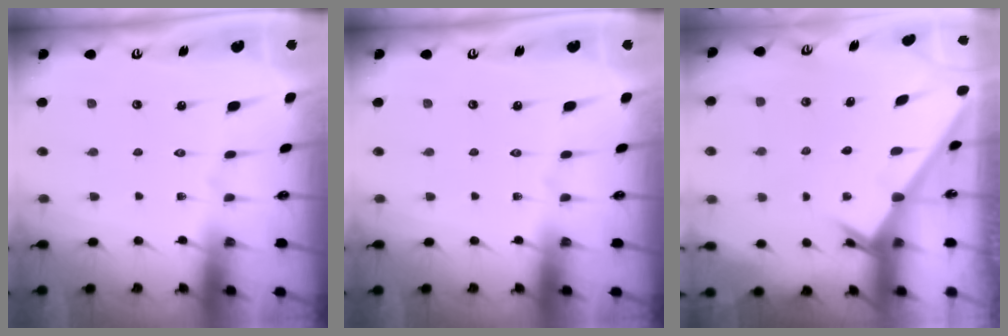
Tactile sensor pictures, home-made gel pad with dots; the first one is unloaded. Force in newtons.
{"total": 0.0}
{"total": 2.3, "press": 2.3, "slide": 0.2}